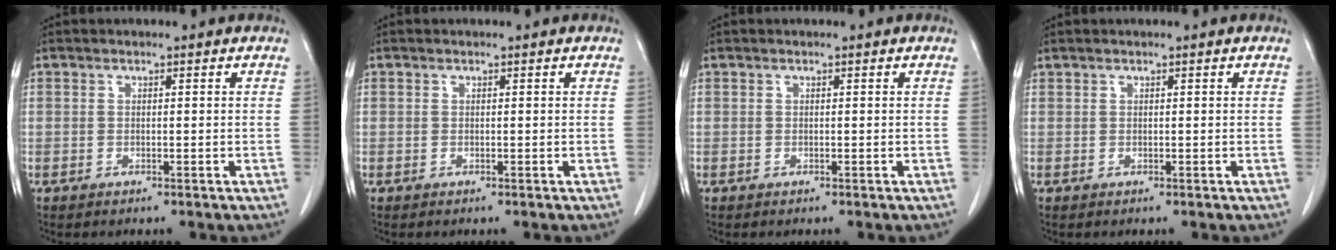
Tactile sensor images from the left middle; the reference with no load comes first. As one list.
[{"total": 0.0}, {"total": 0.0}, {"total": 0.0}]